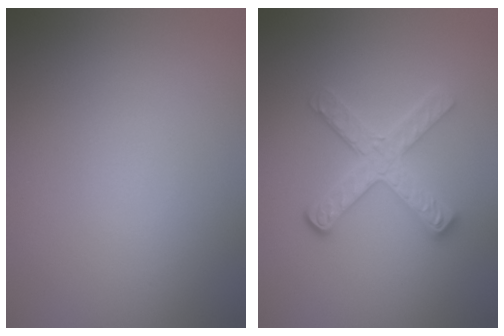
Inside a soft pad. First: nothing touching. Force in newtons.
{"total": 3.6, "press": 3.1, "slide": 1.8}